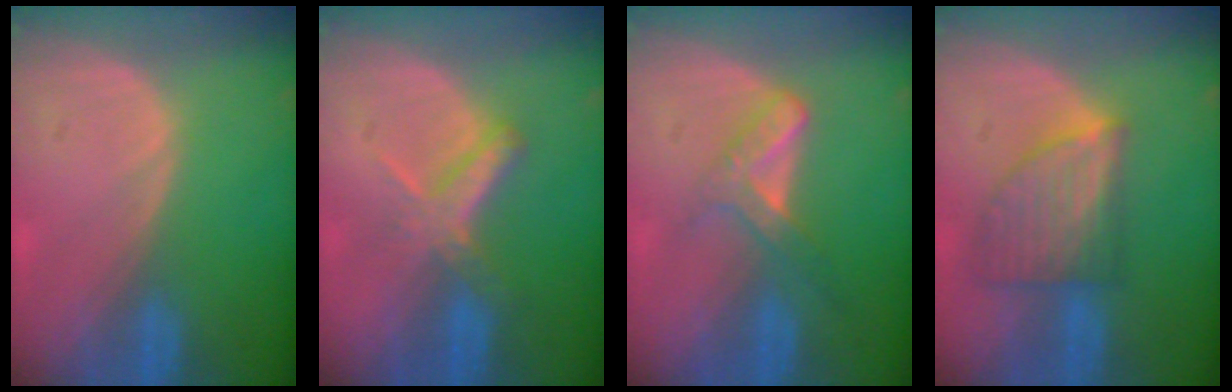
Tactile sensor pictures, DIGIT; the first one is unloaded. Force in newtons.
{"total": 5.4, "press": 4.9, "slide": 2.2}
{"total": 5.4, "press": 4.7, "slide": 2.7}
{"total": 7.2, "press": 6.6, "slide": 2.8}